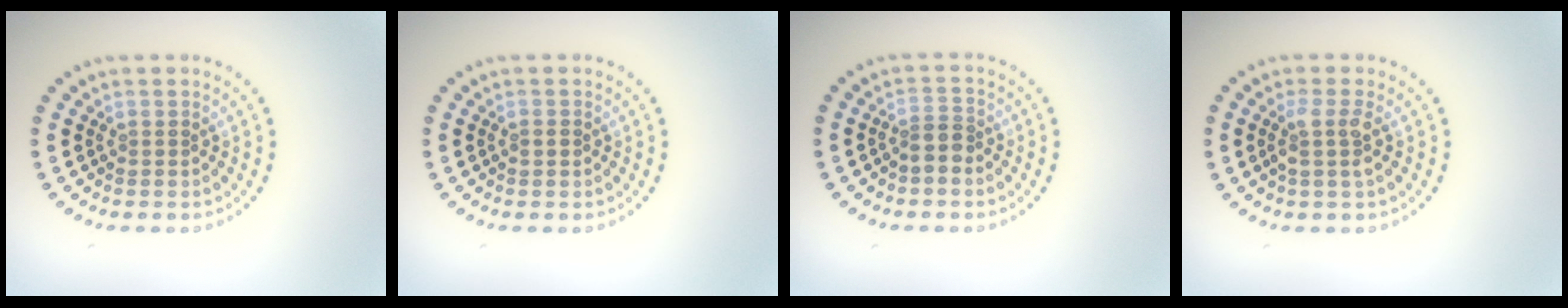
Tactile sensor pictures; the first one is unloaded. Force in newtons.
{"total": 0.9, "press": 0.9, "slide": 0.2}
{"total": 2.1, "press": 1.7, "slide": 1.2}
{"total": 2.2, "press": 1.7, "slide": 1.4}